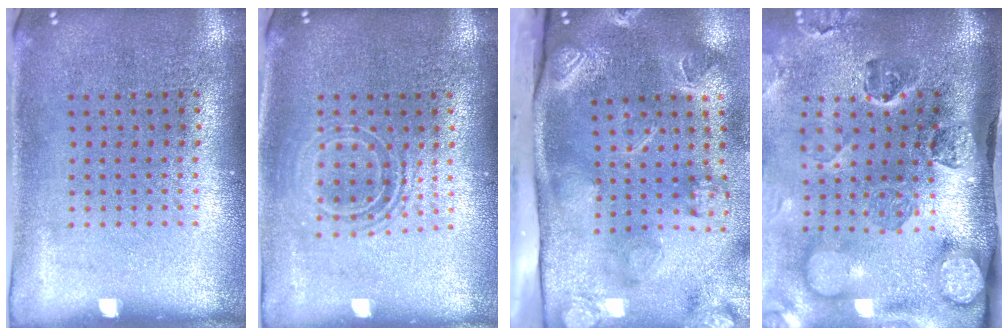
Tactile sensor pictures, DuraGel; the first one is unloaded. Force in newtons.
{"total": 1.7, "press": 1.3, "slide": 1.0}
{"total": 4.5, "press": 3.3, "slide": 3.0}
{"total": 5.1, "press": 3.6, "slide": 3.5}